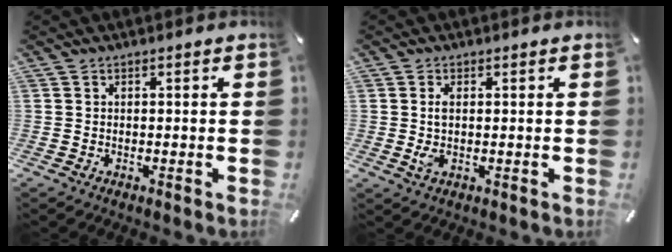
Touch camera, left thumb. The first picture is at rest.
{"total": 3.2, "force": [0.2, 1.5, 2.8], "torque": [-0.061, -0.006, -0.004]}